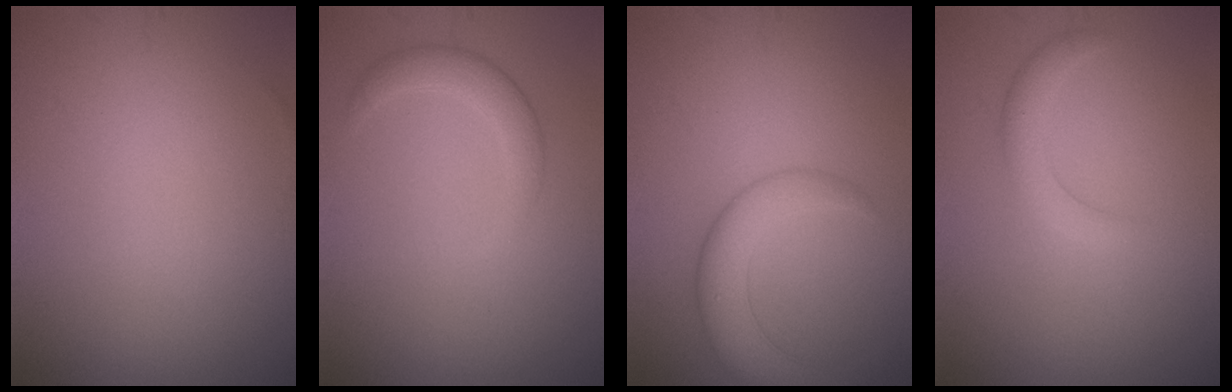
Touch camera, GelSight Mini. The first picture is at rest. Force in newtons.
{"total": 2.2, "press": 2.2, "slide": 0.1}
{"total": 4.6, "press": 4.6, "slide": 0.3}
{"total": 1.9, "press": 1.9, "slide": 0.2}